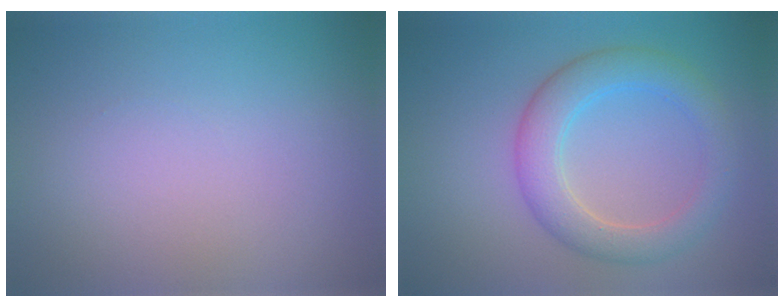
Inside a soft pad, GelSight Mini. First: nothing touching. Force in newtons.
{"total": 4.9, "press": 4.9, "slide": 0.0}